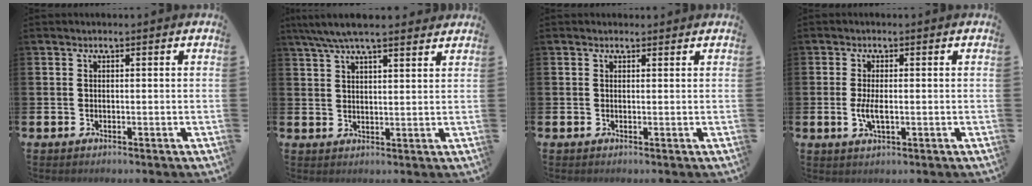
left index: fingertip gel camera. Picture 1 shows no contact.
{"total": 6.5, "force": [5.7, 1.1, 2.9], "torque": [-0.063, -0.015, 0.104]}
{"total": 0.8, "force": [0.6, 0.4, 0.1], "torque": [0.020, -0.004, 0.006]}
{"total": 2.9, "force": [-0.1, 1.1, 2.7], "torque": [-0.044, -0.001, -0.004]}